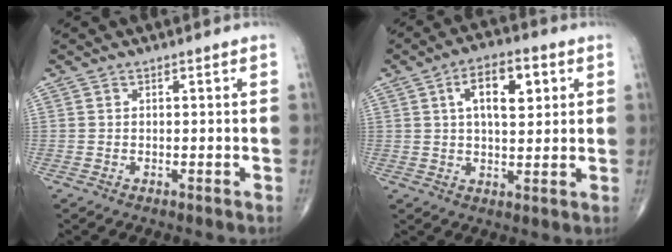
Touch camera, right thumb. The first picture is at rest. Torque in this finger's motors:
{"motor_torque": [0.05, 0.05, 0.78, 0.24, 0.25]}